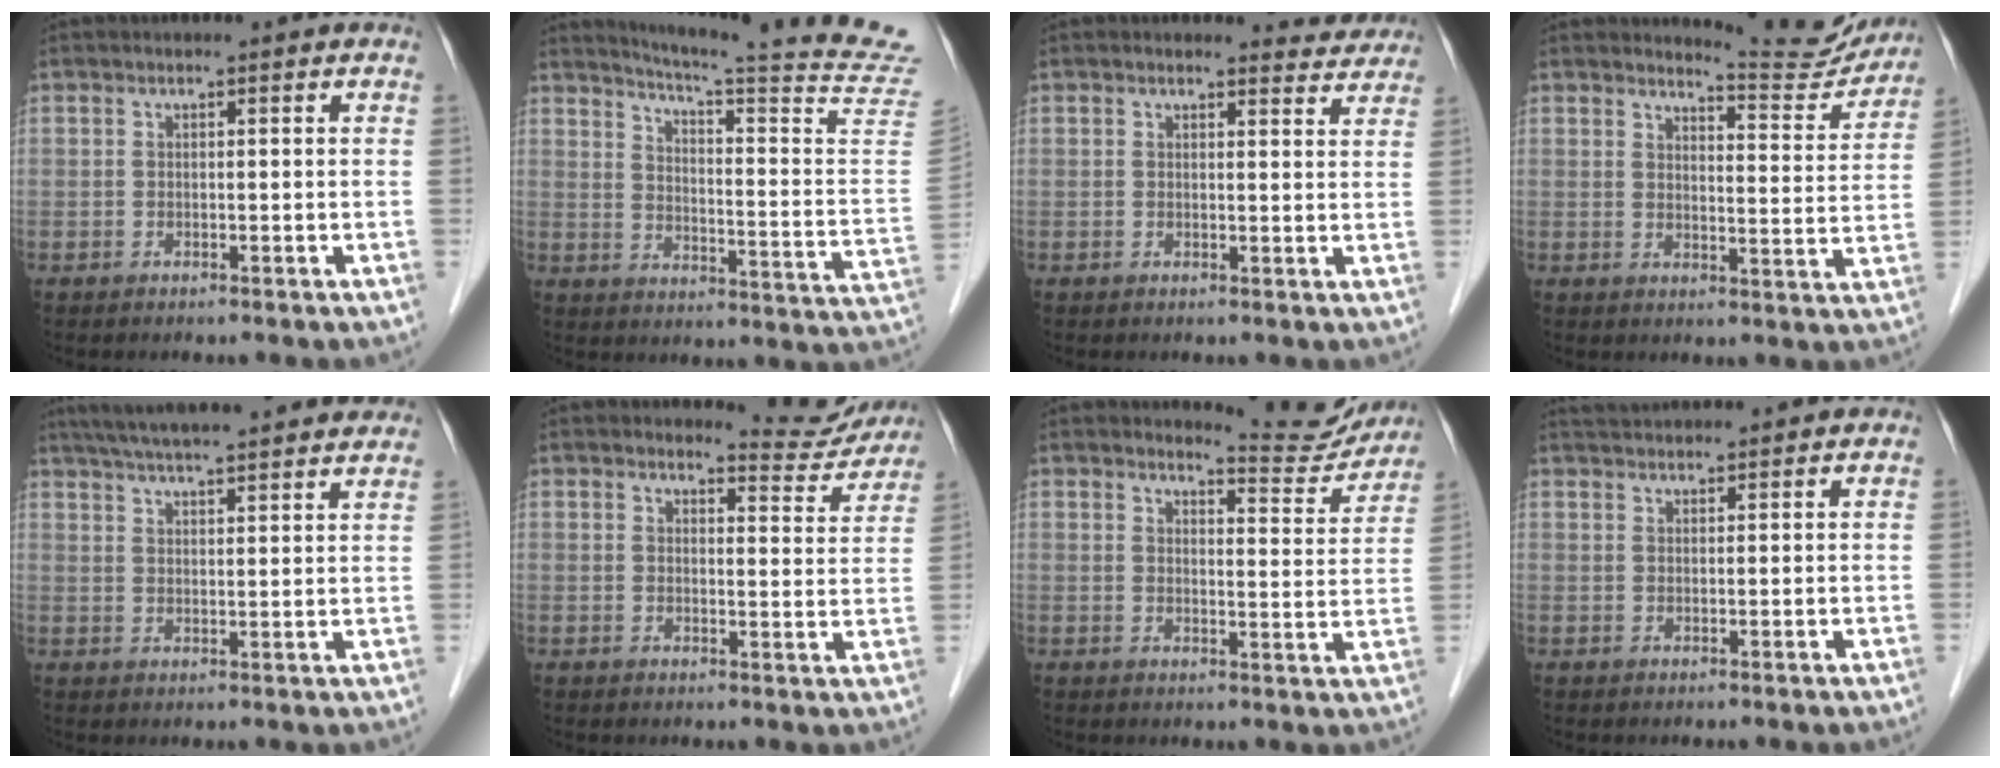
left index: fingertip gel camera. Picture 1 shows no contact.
{"total": 22.6, "force": [20.7, -3.1, 8.6], "torque": [-0.145, -0.139, 0.252]}
{"total": 3.9, "force": [3.7, 1.0, -0.4], "torque": [0.010, -0.015, 0.023]}
{"total": 8.4, "force": [8.4, 0.4, -0.2], "torque": [0.002, -0.036, 0.099]}
{"total": 25.3, "force": [22.6, 2.8, 11.0], "torque": [-0.175, 0.010, 0.286]}
{"total": 6.2, "force": [6.0, 0.8, -0.8], "torque": [0.013, -0.028, 0.060]}
{"total": 7.5, "force": [7.5, 0.5, -0.4], "torque": [0.005, -0.031, 0.087]}
{"total": 4.8, "force": [4.7, 0.4, 1.1], "torque": [-0.019, 0.038, 0.074]}